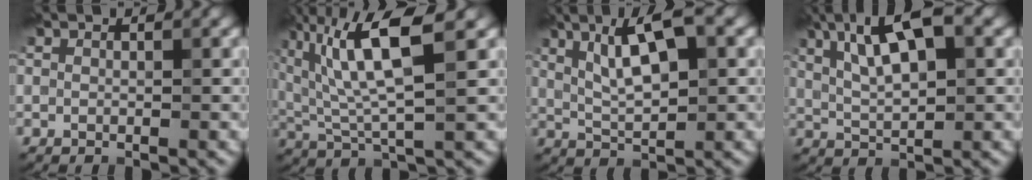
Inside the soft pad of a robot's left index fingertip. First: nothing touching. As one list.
[{"total": 8.7, "force": [3.3, 2.1, 7.8], "torque": [-0.153, 0.011, 0.062]}, {"total": 7.1, "force": [2.8, 2.0, 6.3], "torque": [-0.112, 0.012, 0.051]}, {"total": 8.9, "force": [3.8, 2.9, 7.6], "torque": [-0.129, 0.022, 0.060]}]